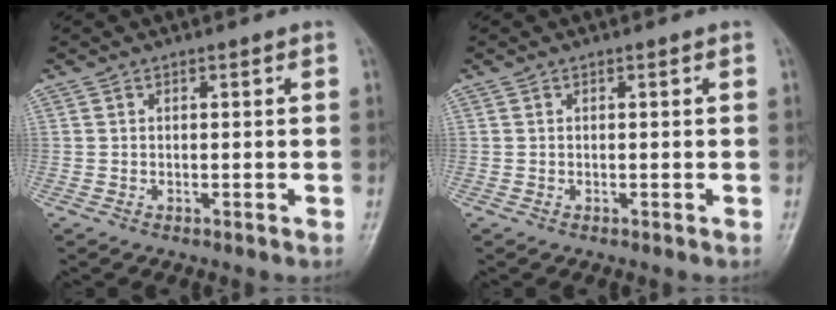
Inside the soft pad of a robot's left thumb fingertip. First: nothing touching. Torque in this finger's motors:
{"motor_torque": [0.00, 0.00, -0.06, 0.00, 0.00]}